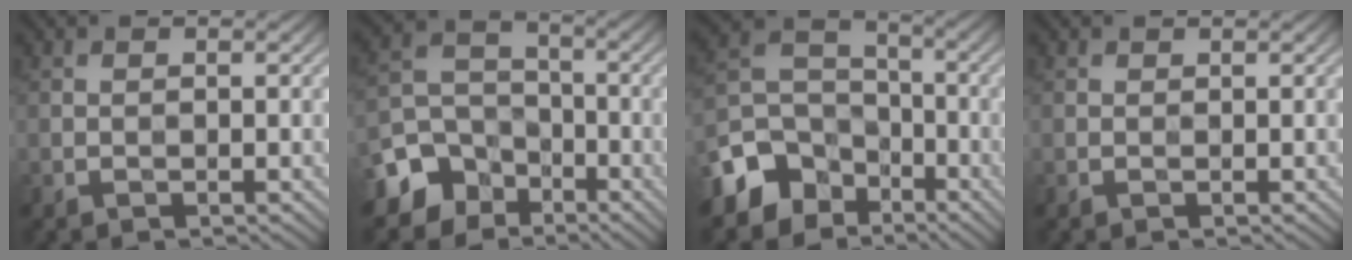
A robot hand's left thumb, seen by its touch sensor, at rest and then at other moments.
{"total": 10.2, "force": [-6.0, 7.8, 2.5], "torque": [-0.076, -0.027, -0.128]}
{"total": 11.0, "force": [-6.6, 8.0, 3.7], "torque": [-0.118, -0.019, -0.135]}
{"total": 0.0}